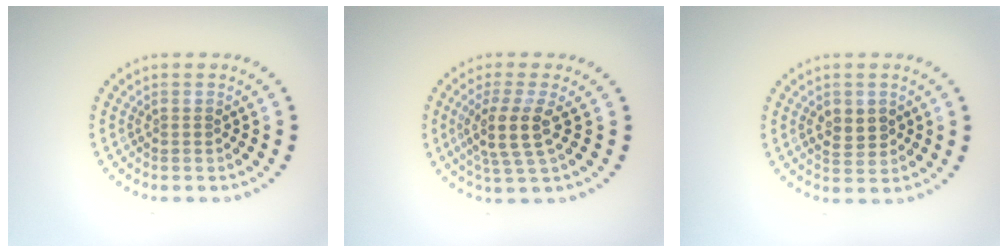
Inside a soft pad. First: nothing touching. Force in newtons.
{"total": 3.6, "press": 2.9, "slide": 2.2}
{"total": 2.3, "press": 2.3, "slide": 0.4}